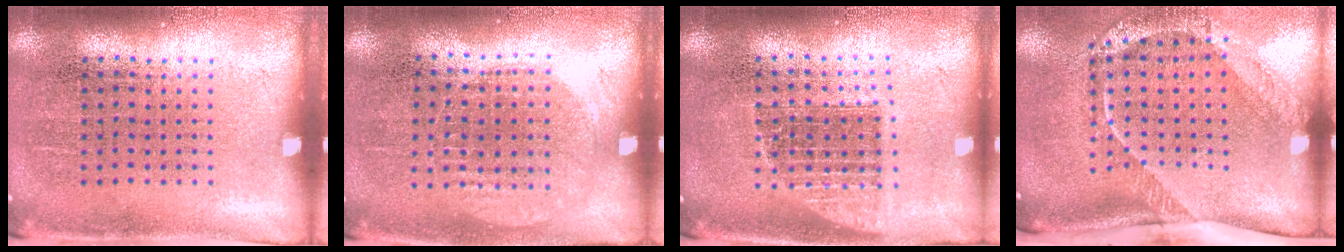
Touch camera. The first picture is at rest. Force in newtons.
{"total": 1.0, "press": 0.9, "slide": 0.4}
{"total": 1.3, "press": 1.0, "slide": 0.8}
{"total": 2.7, "press": 1.8, "slide": 1.9}